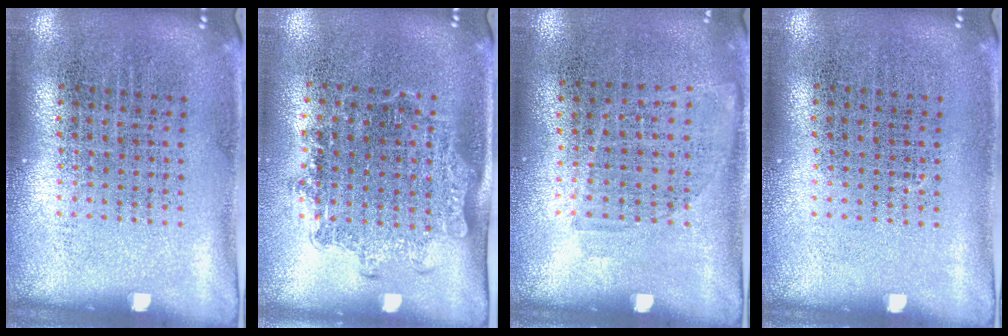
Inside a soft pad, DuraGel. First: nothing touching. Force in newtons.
{"total": 1.4, "press": 1.1, "slide": 0.8}
{"total": 0.9, "press": 0.8, "slide": 0.5}
{"total": 0.0}